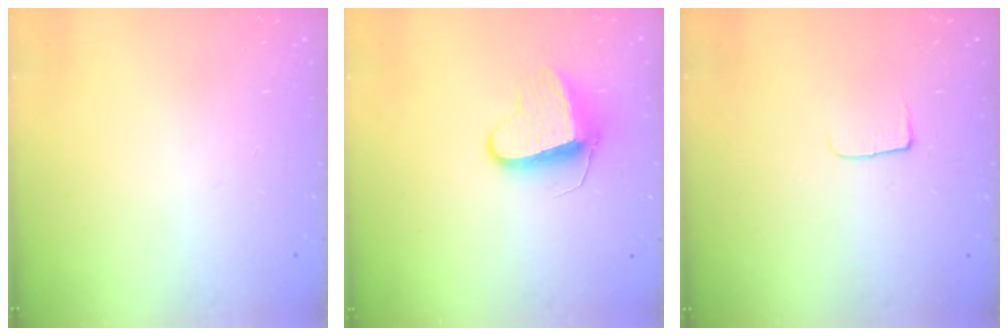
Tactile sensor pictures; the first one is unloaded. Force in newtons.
{"total": 10.3, "press": 10.2, "slide": 0.9}
{"total": 4.8, "press": 4.8, "slide": 0.6}